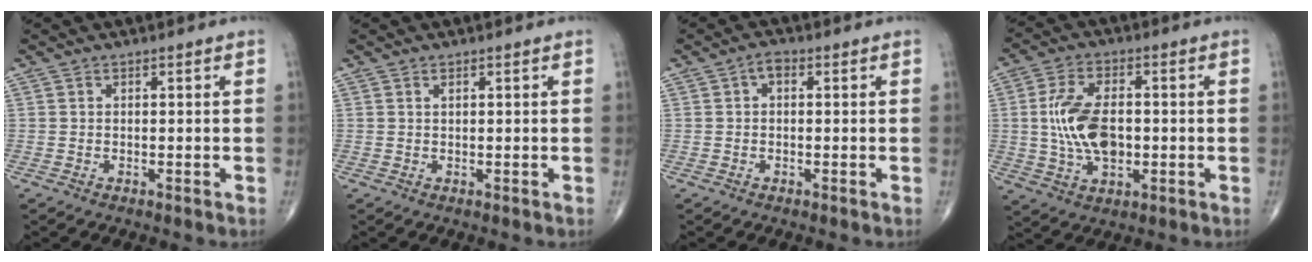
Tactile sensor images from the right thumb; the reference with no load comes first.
{"total": 0.5, "force": [0.3, 0.2, 0.4], "torque": [-0.008, 0.001, 0.006]}
{"total": 2.0, "force": [0.3, 1.2, 1.5], "torque": [-0.019, 0.007, -0.002]}
{"total": 11.6, "force": [-0.2, 6.6, 9.6], "torque": [-0.179, 0.005, -0.001]}